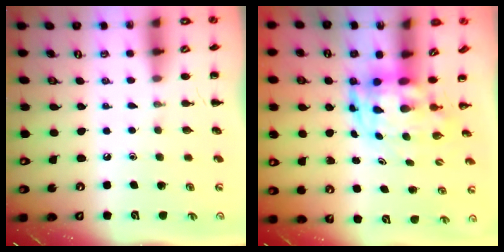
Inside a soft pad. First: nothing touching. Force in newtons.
{"total": 3.7, "press": 3.6, "slide": 1.0}